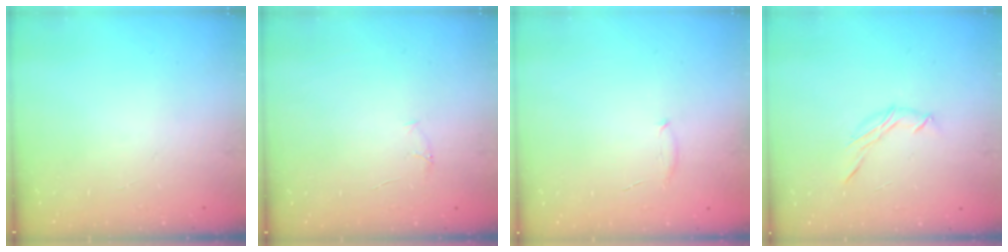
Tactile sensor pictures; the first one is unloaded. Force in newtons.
{"total": 3.8, "press": 3.6, "slide": 1.1}
{"total": 5.9, "press": 5.7, "slide": 1.4}
{"total": 6.6, "press": 6.4, "slide": 1.6}